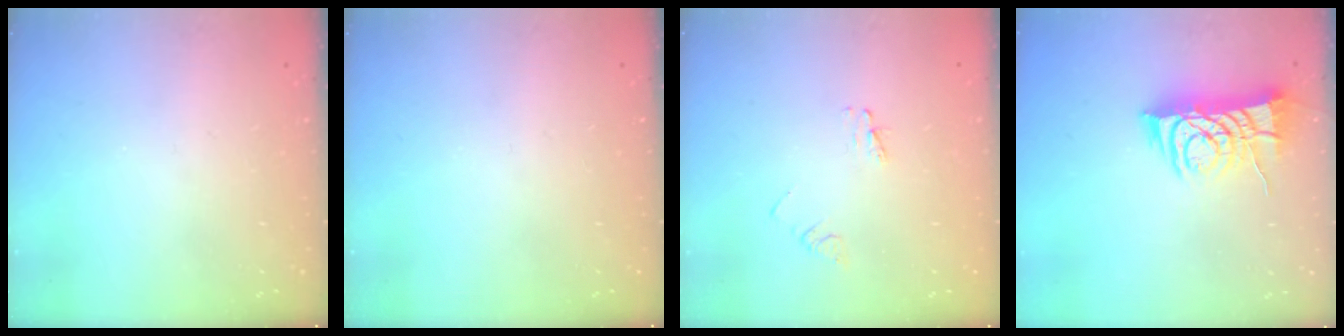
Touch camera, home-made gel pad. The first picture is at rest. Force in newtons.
{"total": 0.0}
{"total": 2.9, "press": 2.9, "slide": 0.3}
{"total": 9.0, "press": 8.9, "slide": 1.0}